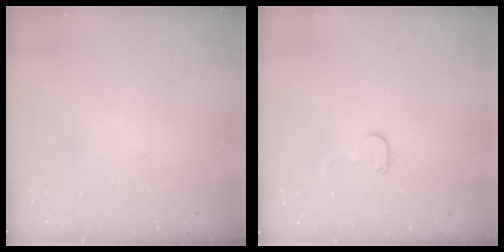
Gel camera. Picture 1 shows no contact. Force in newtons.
{"total": 8.4, "press": 8.4, "slide": 0.5}